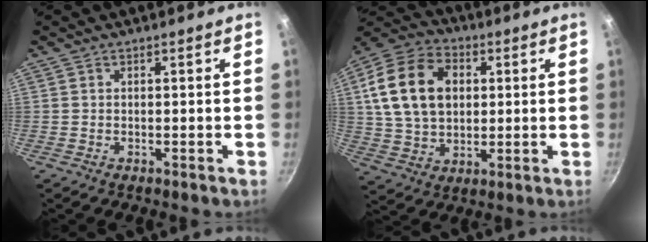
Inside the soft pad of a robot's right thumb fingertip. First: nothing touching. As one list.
[{"total": 18.1, "force": [3.6, 13.0, 12.0], "torque": [-0.201, 0.010, 0.061]}]